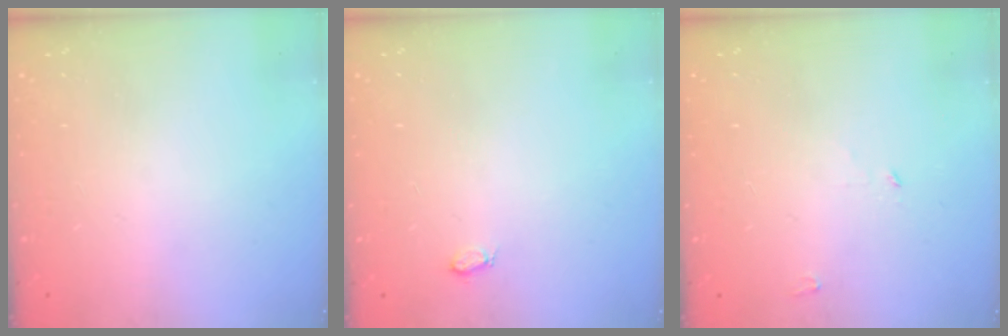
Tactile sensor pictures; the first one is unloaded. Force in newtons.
{"total": 3.5, "press": 3.5, "slide": 0.5}
{"total": 2.7, "press": 2.7, "slide": 0.3}